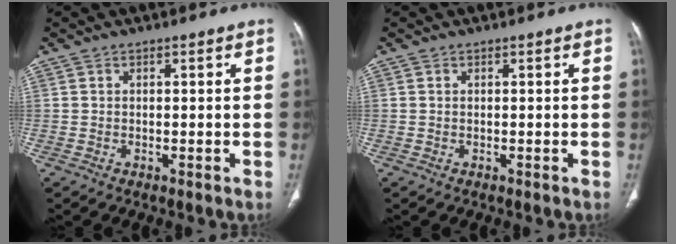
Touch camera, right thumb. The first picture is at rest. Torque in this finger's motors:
{"motor_torque": [0.41, 0.11, 0.45, -0.43, 0.04]}